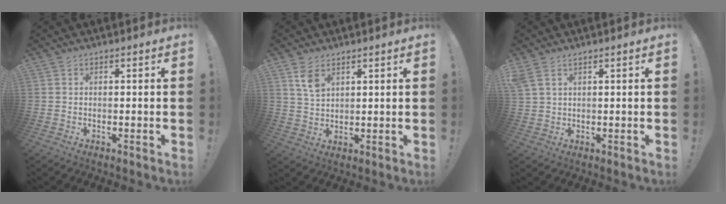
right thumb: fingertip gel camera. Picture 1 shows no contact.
{"total": 5.5, "force": [3.1, 3.0, 3.4], "torque": [-0.052, -0.016, 0.055]}
{"total": 3.6, "force": [2.3, 1.2, 2.4], "torque": [-0.054, -0.004, 0.048]}